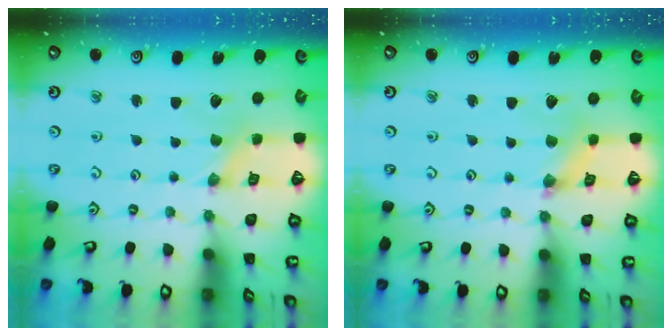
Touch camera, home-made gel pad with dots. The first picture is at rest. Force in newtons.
{"total": 2.4, "press": 2.4, "slide": 0.4}